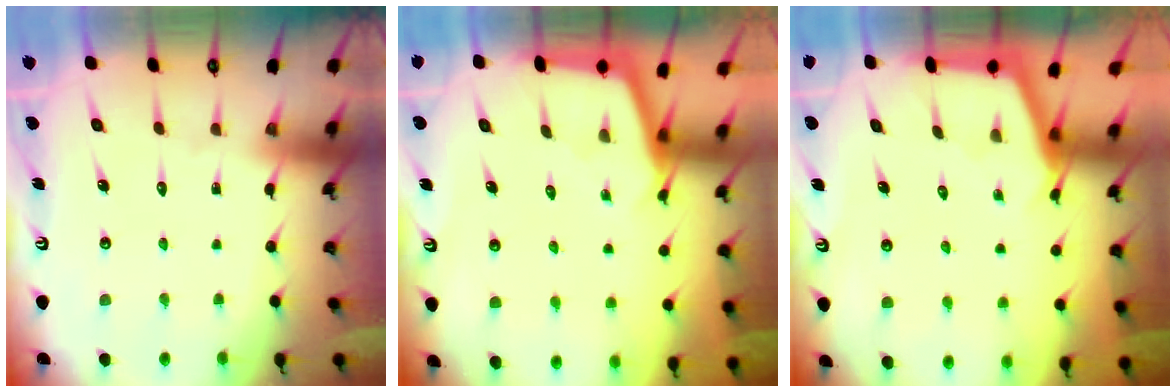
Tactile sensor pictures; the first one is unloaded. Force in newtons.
{"total": 2.5, "press": 2.5, "slide": 0.2}
{"total": 2.3, "press": 2.3, "slide": 0.1}